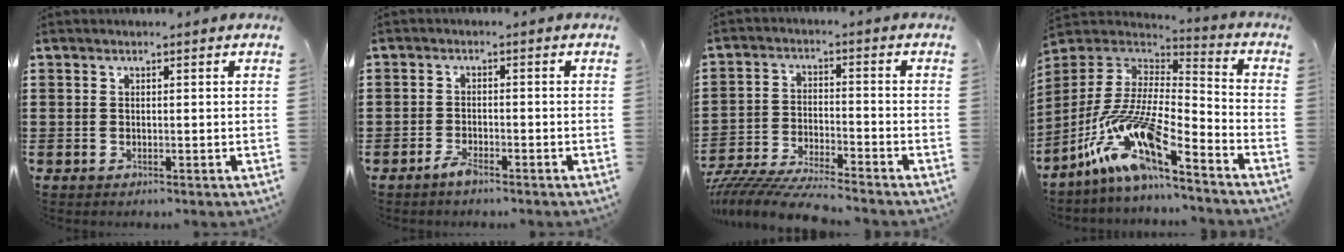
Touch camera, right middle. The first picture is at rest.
{"total": 2.1, "force": [-1.8, 0.6, 0.9], "torque": [-0.025, 0.001, -0.038]}
{"total": 6.9, "force": [-6.7, -0.2, 1.6], "torque": [-0.039, -0.007, -0.134]}
{"total": 13.1, "force": [-9.1, 2.3, 9.2], "torque": [-0.214, -0.015, -0.189]}